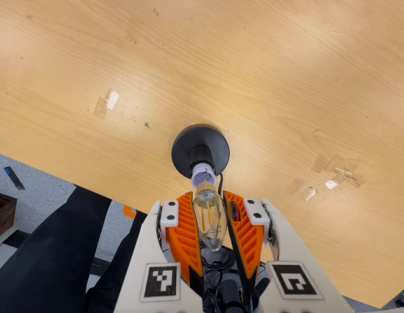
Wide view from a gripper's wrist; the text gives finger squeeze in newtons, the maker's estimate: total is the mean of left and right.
{"total": 14.1, "left": 15.1, "right": 13.1}